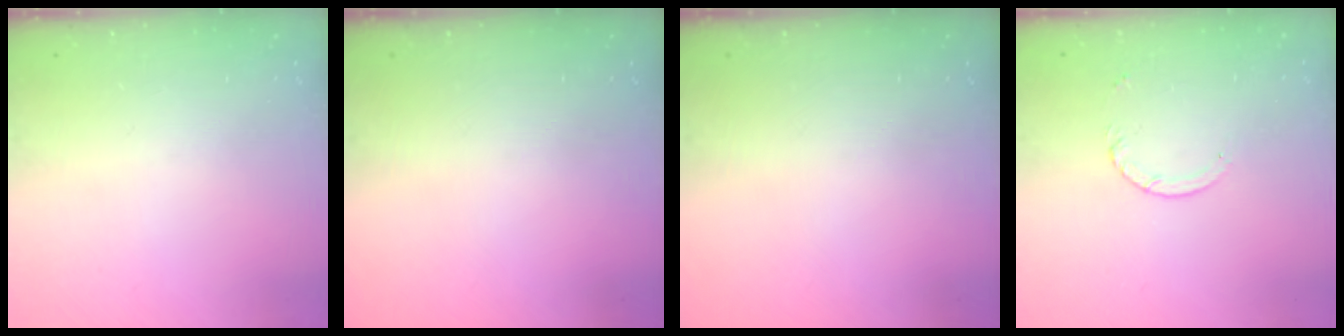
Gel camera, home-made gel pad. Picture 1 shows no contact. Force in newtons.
{"total": 0.0}
{"total": 0.0}
{"total": 3.9, "press": 3.9, "slide": 0.4}